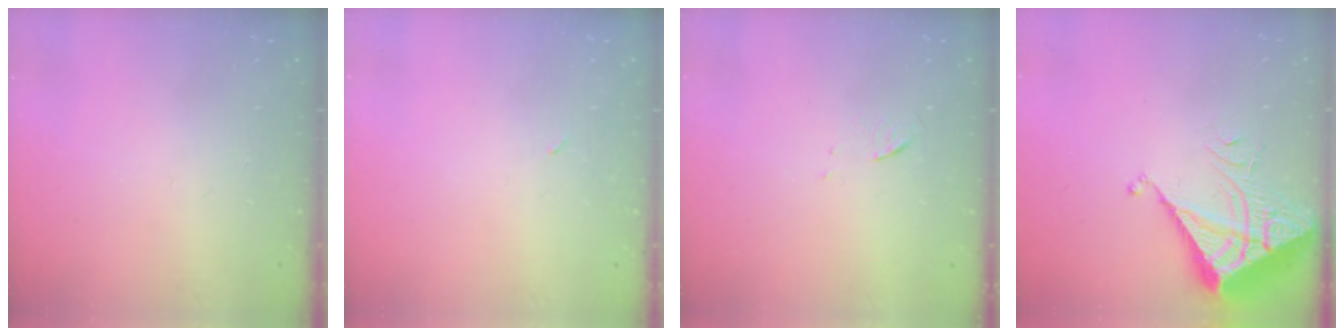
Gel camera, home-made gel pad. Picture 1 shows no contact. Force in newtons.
{"total": 2.1, "press": 1.9, "slide": 1.0}
{"total": 3.2, "press": 3.0, "slide": 1.3}
{"total": 7.0, "press": 7.0, "slide": 0.6}